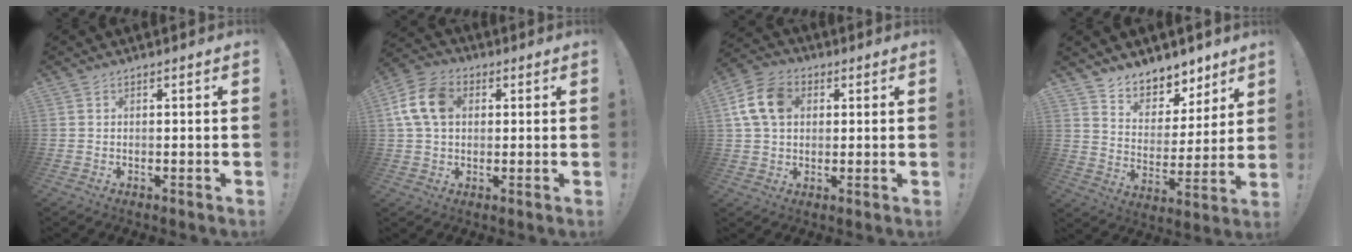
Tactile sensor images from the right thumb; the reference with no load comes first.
{"total": 12.2, "force": [2.7, 8.9, 7.9], "torque": [-0.141, 0.012, 0.055]}
{"total": 11.9, "force": [3.2, 8.8, 7.3], "torque": [-0.135, 0.007, 0.066]}
{"total": 8.5, "force": [7.2, 4.4, 1.0], "torque": [-0.012, -0.076, 0.137]}